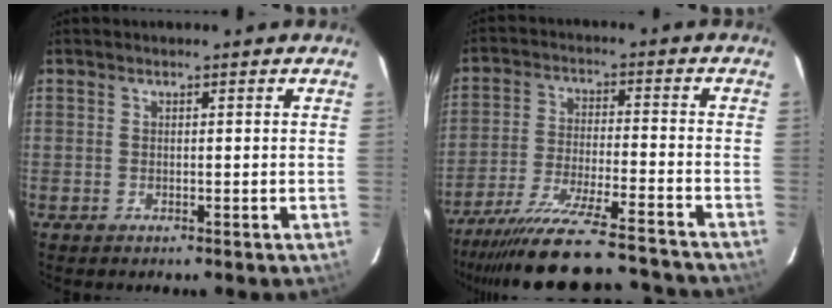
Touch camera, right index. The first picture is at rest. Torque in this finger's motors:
{"motor_torque": [0.98, -1.16, 0.46, 0.14]}